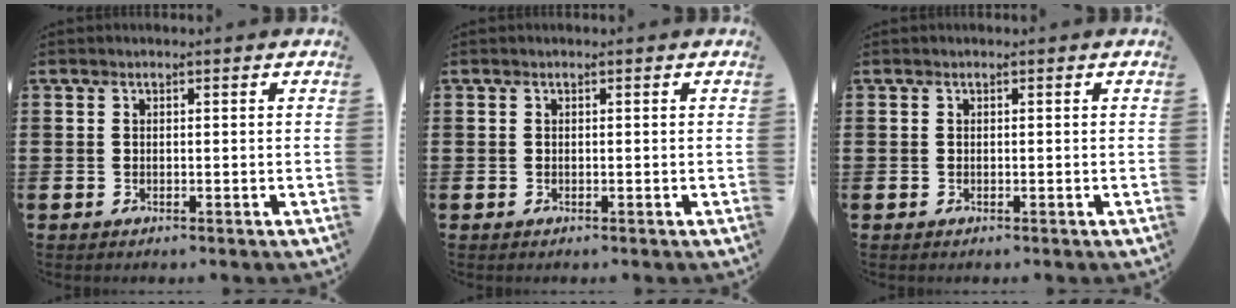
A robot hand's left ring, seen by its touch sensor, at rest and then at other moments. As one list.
[{"total": 0.0}, {"total": 0.0}]